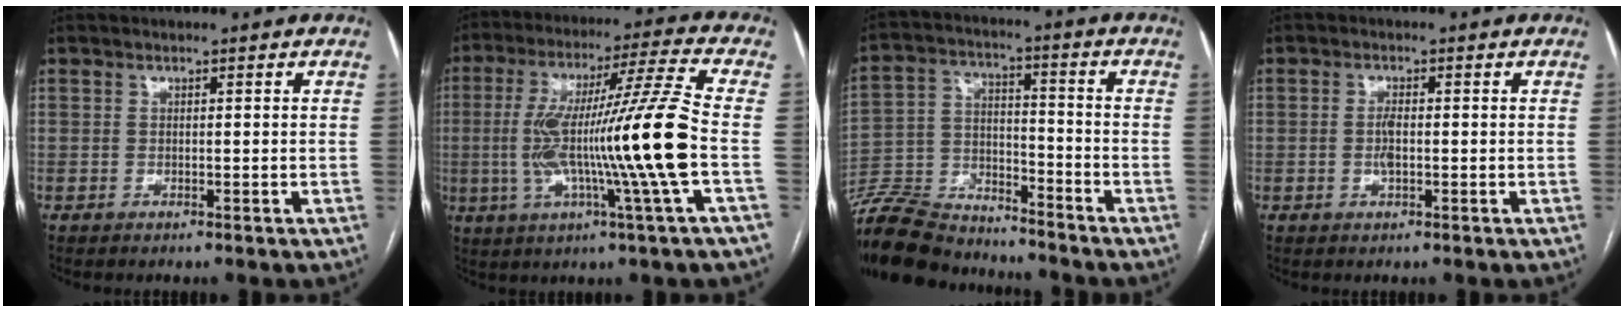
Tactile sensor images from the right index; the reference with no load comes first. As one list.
[{"total": 18.0, "force": [-2.5, -2.1, 17.7], "torque": [-0.321, -0.002, -0.053]}, {"total": 15.2, "force": [-14.1, 4.1, 3.6], "torque": [-0.074, 0.017, -0.251]}, {"total": 2.2, "force": [-0.3, 0.7, 2.1], "torque": [-0.046, 0.000, -0.007]}]